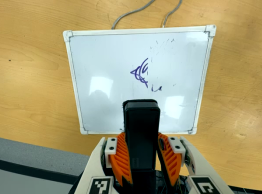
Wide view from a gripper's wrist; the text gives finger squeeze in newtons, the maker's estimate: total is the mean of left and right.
{"total": 10.1, "left": 8.7, "right": 11.6}